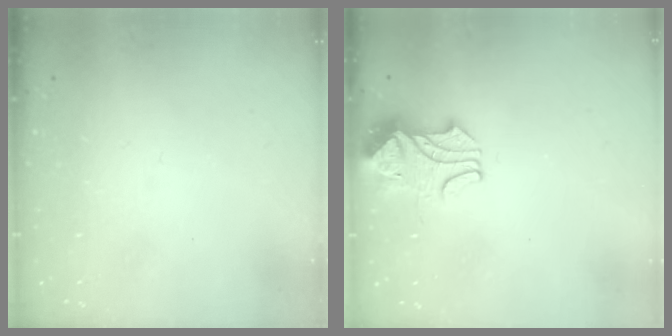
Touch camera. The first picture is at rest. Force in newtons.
{"total": 2.2, "press": 2.0, "slide": 0.9}